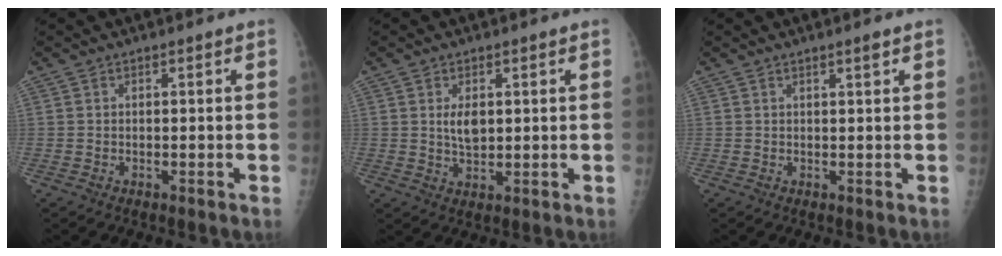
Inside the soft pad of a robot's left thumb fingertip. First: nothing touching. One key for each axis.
{"total": 4.1, "fx": 1.0, "fy": 2.2, "fz": 3.2, "tx": -0.050, "ty": -0.011, "tz": 0.023}
{"total": 1.1, "fx": 0.8, "fy": 0.0, "fz": 0.8, "tx": -0.012, "ty": -0.006, "tz": 0.013}